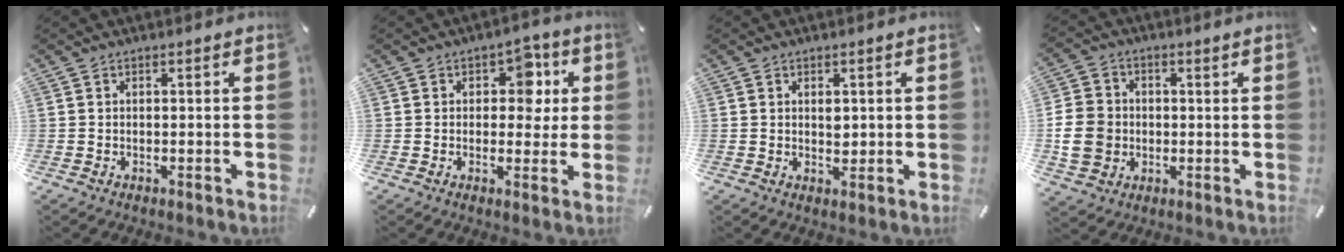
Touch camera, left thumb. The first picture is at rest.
{"total": 7.7, "force": [1.9, 5.8, 4.7], "torque": [-0.039, -0.005, 0.022]}
{"total": 2.2, "force": [0.6, 1.7, 1.3], "torque": [-0.012, -0.003, 0.007]}
{"total": 9.0, "force": [-0.5, 8.1, 3.8], "torque": [-0.095, 0.009, -0.007]}